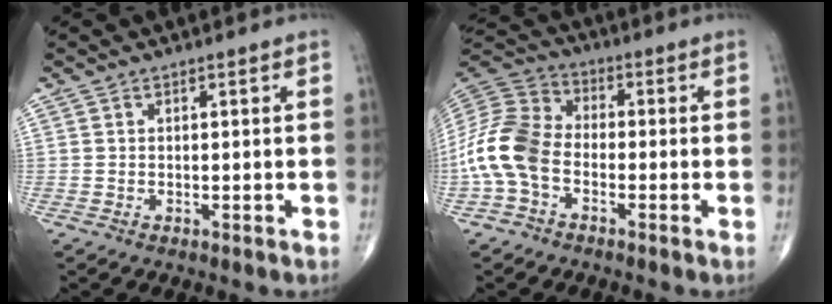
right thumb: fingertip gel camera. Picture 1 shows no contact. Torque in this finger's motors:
{"motor_torque": [0.09, 0.44, 1.15, -0.76, 0.49]}